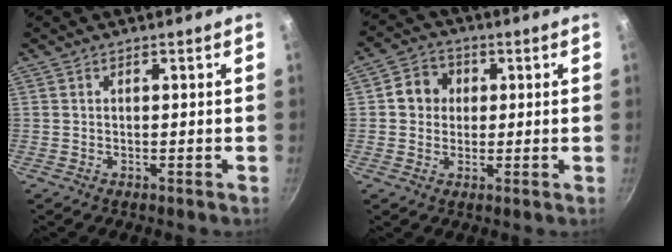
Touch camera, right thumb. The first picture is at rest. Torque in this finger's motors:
{"motor_torque": [-0.24, 0.25, 0.19, 0.11, 0.03]}